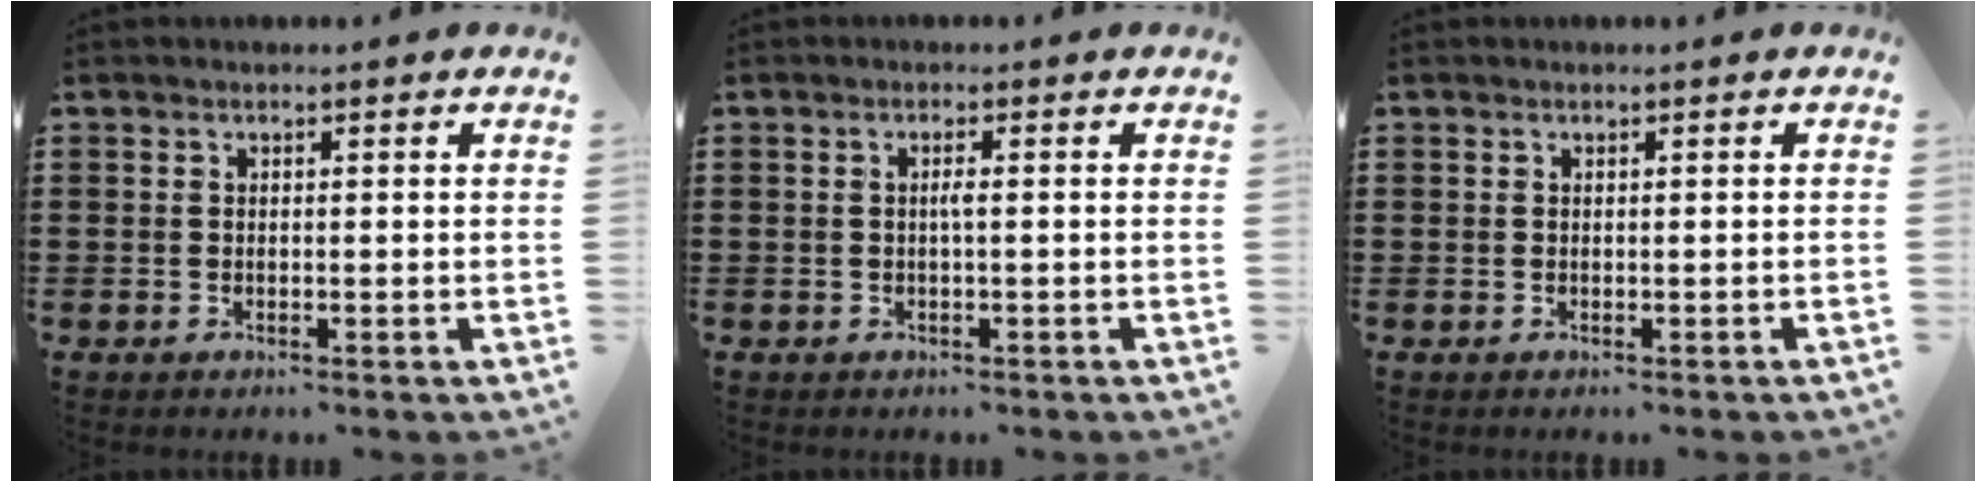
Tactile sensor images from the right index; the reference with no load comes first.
{"total": 1.2, "force": [-0.1, 0.0, 1.2], "torque": [-0.025, -0.003, -0.003]}
{"total": 0.0}